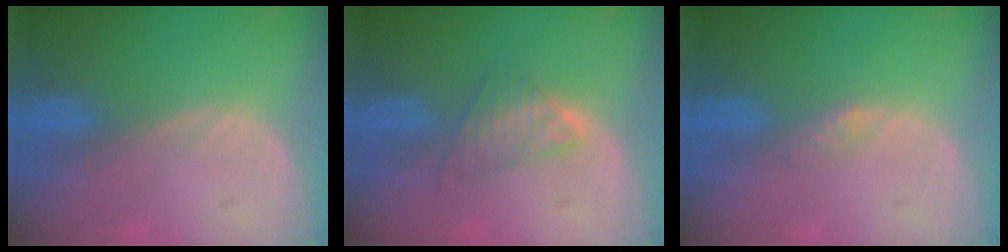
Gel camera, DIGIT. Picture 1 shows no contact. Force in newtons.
{"total": 4.0, "press": 4.0, "slide": 0.6}
{"total": 1.2, "press": 1.2, "slide": 0.1}